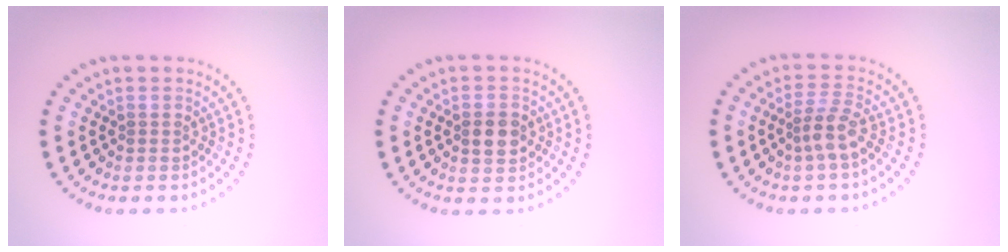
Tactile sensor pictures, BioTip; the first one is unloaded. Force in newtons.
{"total": 2.9, "press": 2.9, "slide": 0.0}
{"total": 2.5, "press": 1.9, "slide": 1.6}